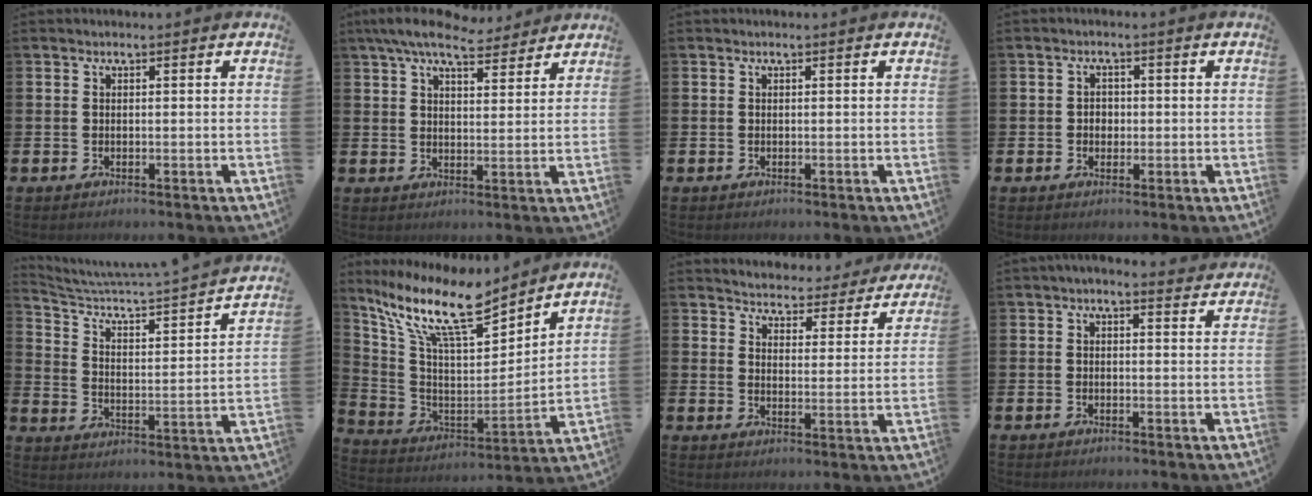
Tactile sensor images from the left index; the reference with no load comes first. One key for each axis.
{"total": 7.6, "fx": 6.7, "fy": 2.0, "fz": 3.0, "tx": -0.071, "ty": -0.025, "tz": 0.123}
{"total": 0.0}
{"total": 1.9, "fx": -0.1, "fy": 1.6, "fz": 0.9, "tx": -0.004, "ty": 0.002, "tz": -0.008}
{"total": 5.4, "fx": 4.8, "fy": 0.2, "fz": 2.4, "tx": -0.072, "ty": -0.050, "tz": 0.071}
{"total": 13.5, "fx": 10.6, "fy": 3.6, "fz": 7.5, "tx": -0.185, "ty": -0.064, "tz": 0.184}
{"total": 4.4, "fx": 4.3, "fy": 0.8, "fz": -0.1, "tx": -0.018, "ty": -0.040, "tz": 0.070}
{"total": 1.2, "fx": 0.9, "fy": 0.4, "fz": 0.6, "tx": -0.001, "ty": -0.001, "tz": 0.014}